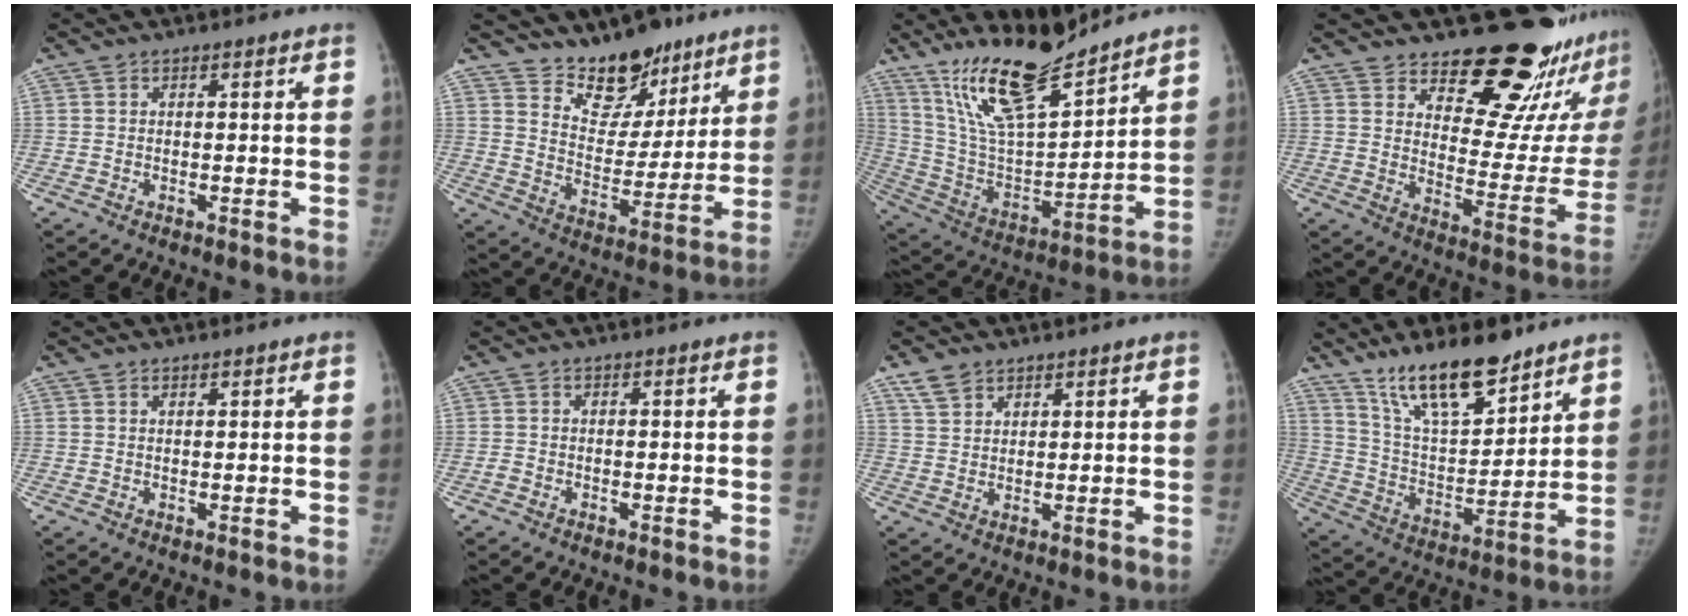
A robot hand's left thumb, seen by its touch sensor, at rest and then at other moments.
{"total": 12.9, "force": [10.1, 6.7, 4.4], "torque": [-0.023, -0.076, 0.175]}
{"total": 18.4, "force": [14.6, 4.7, 10.3], "torque": [-0.157, -0.083, 0.280]}
{"total": 23.2, "force": [19.2, 8.1, 10.3], "torque": [-0.093, -0.163, 0.254]}
{"total": 0.6, "force": [0.5, 0.1, 0.3], "torque": [-0.006, -0.004, 0.010]}
{"total": 0.6, "force": [-0.4, 0.4, 0.2], "torque": [-0.009, -0.001, -0.012]}
{"total": 4.2, "force": [3.1, 2.4, 1.5], "torque": [-0.021, -0.008, 0.067]}
{"total": 16.9, "force": [12.7, 5.4, 9.7], "torque": [-0.133, -0.077, 0.233]}